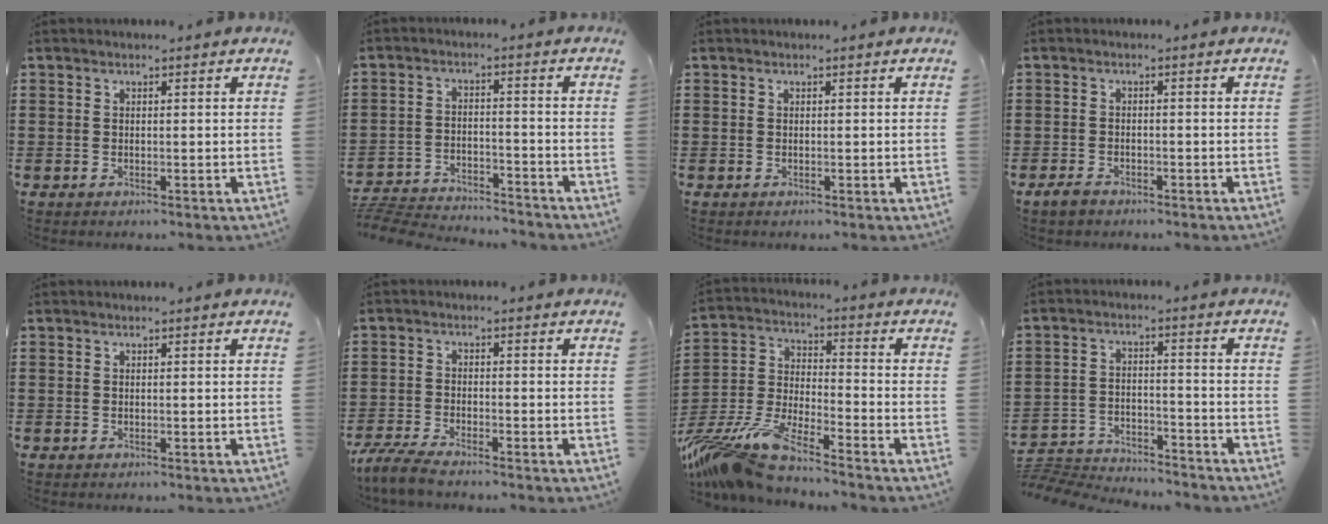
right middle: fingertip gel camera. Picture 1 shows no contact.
{"total": 5.1, "force": [-5.0, 0.5, 0.7], "torque": [-0.028, 0.000, -0.106]}
{"total": 0.0}
{"total": 1.9, "force": [-1.4, 0.8, 0.9], "torque": [-0.028, -0.003, -0.030]}
{"total": 0.0}
{"total": 3.9, "force": [-3.6, 0.1, 1.6], "torque": [-0.056, -0.016, -0.078]}
{"total": 11.1, "force": [-10.1, 0.5, 4.6], "torque": [-0.118, -0.004, -0.210]}
{"total": 4.7, "force": [-4.7, 0.6, 0.5], "torque": [-0.019, 0.003, -0.099]}